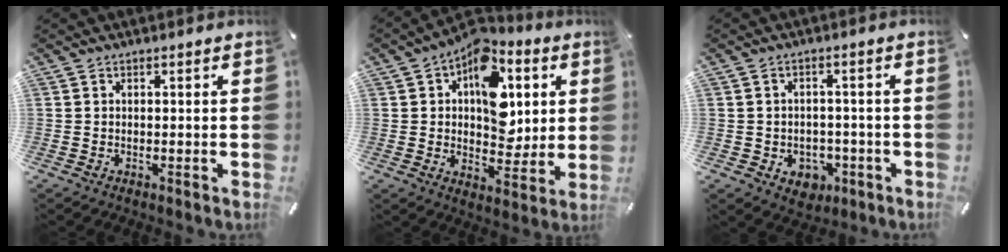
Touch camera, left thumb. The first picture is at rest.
{"total": 16.1, "force": [4.6, 10.9, 10.9], "torque": [-0.143, -0.030, 0.081]}
{"total": 5.2, "force": [-1.6, 4.6, 2.0], "torque": [-0.021, 0.010, -0.028]}